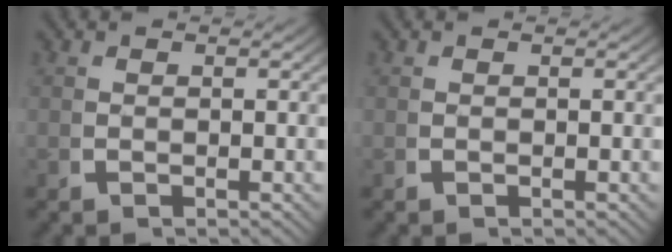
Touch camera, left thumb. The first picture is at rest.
{"total": 0.0}